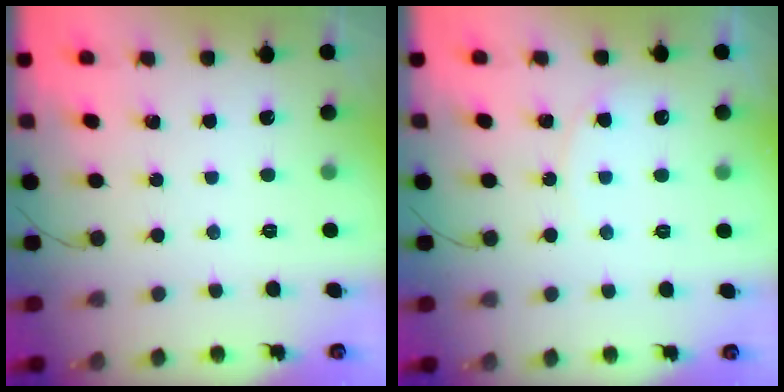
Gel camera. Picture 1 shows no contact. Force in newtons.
{"total": 3.4, "press": 3.4, "slide": 0.2}